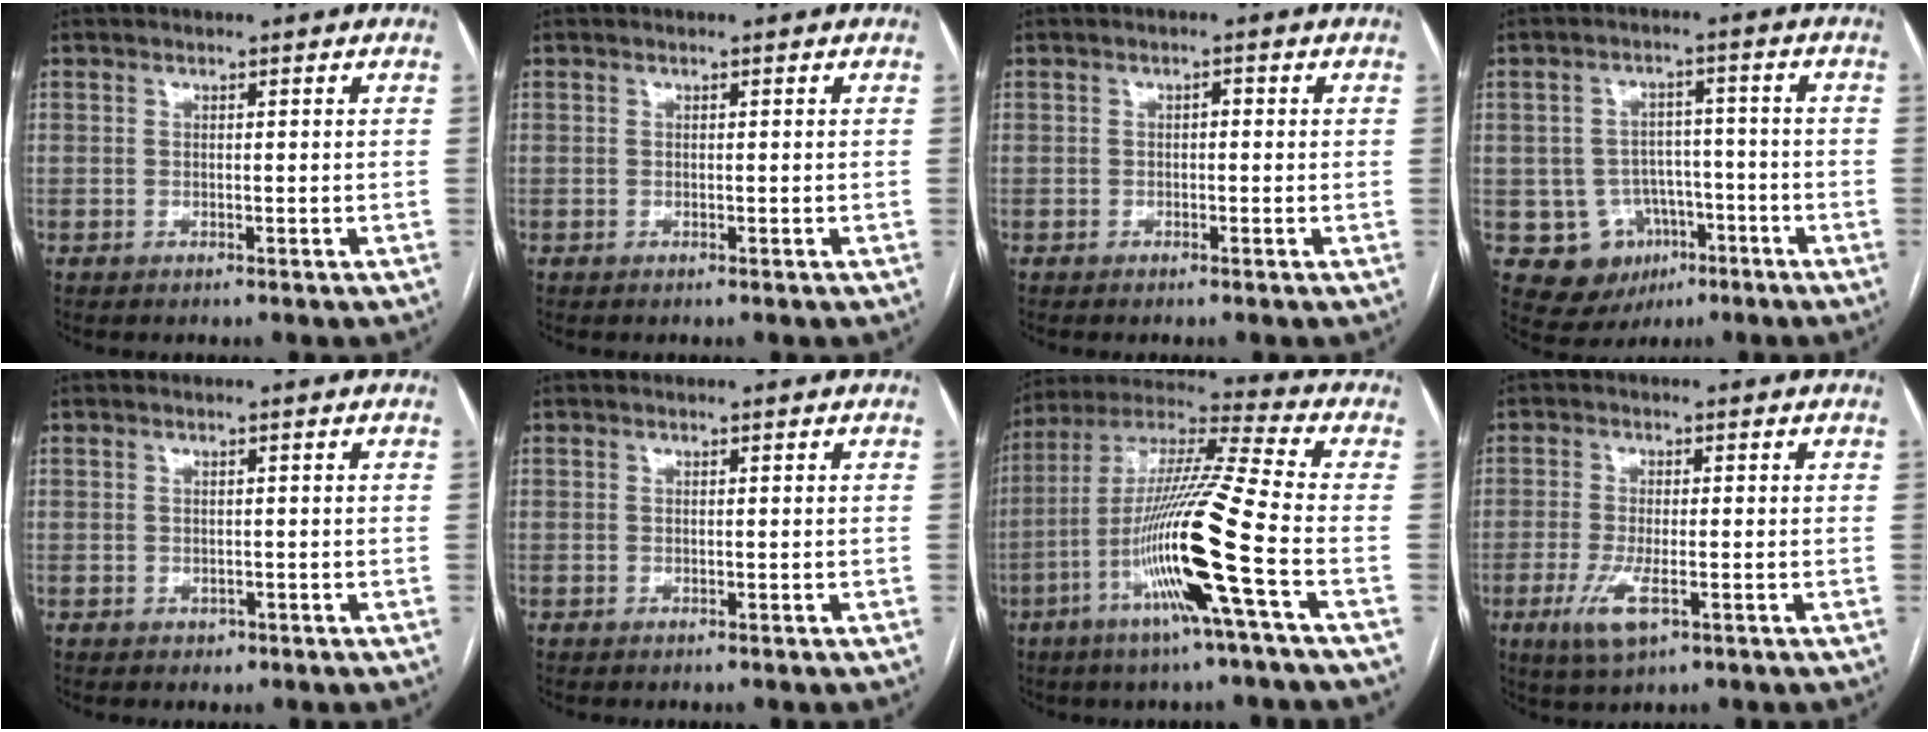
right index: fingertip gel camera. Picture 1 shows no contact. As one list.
[{"total": 0.0}, {"total": 1.0, "force": [-0.1, 0.4, 0.9], "torque": [-0.008, 0.005, -0.005]}, {"total": 8.8, "force": [-3.2, 7.9, 2.3], "torque": [-0.033, 0.019, -0.036]}, {"total": 1.0, "force": [-0.4, 0.8, 0.3], "torque": [-0.003, 0.002, -0.003]}, {"total": 0.0}, {"total": 18.0, "force": [-6.2, -1.5, 16.8], "torque": [-0.330, -0.013, -0.125]}, {"total": 5.5, "force": [-2.3, 1.4, 4.8], "torque": [-0.103, -0.012, -0.039]}]